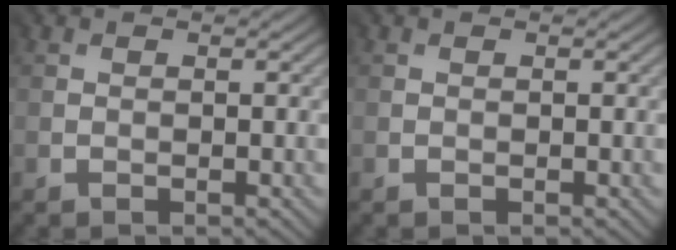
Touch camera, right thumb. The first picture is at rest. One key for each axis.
{"total": 0.0}